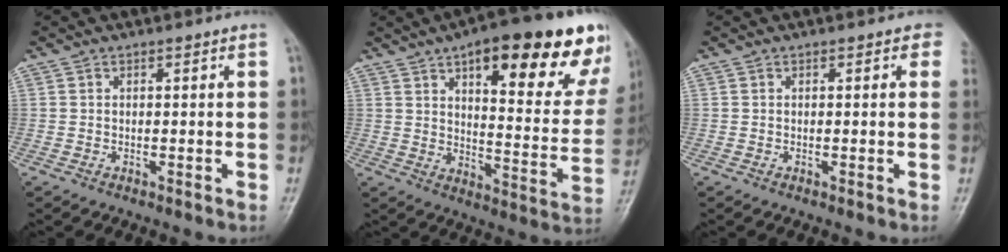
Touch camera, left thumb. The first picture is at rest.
{"total": 27.4, "force": [15.2, 9.4, 20.7], "torque": [-0.235, -0.038, 0.209]}
{"total": 1.5, "force": [0.6, 0.9, 1.0], "torque": [0.011, 0.003, -0.001]}